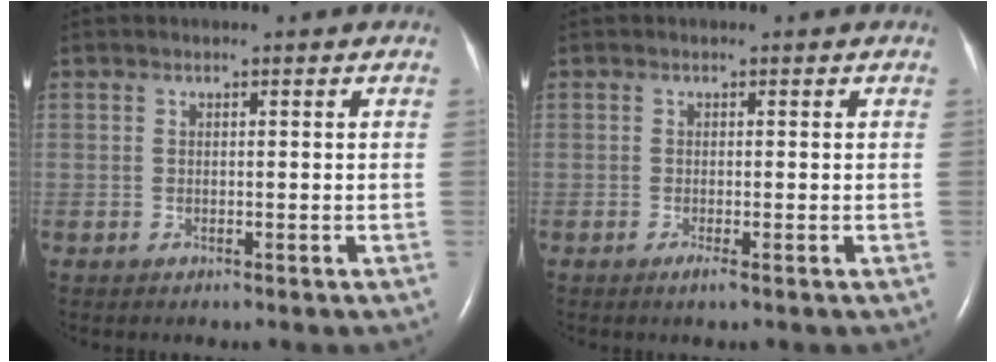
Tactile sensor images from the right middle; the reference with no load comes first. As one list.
[{"total": 1.0, "force": [-0.6, -0.1, 0.8], "torque": [-0.017, -0.003, -0.011]}]